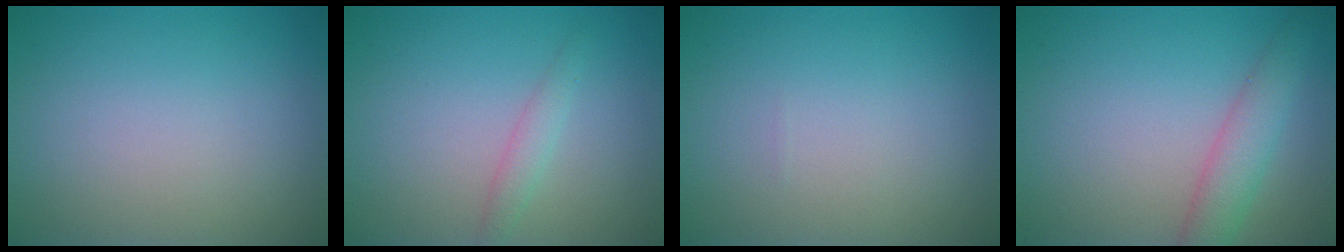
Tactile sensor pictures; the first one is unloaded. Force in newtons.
{"total": 1.4, "press": 1.4, "slide": 0.1}
{"total": 0.0}
{"total": 3.3, "press": 3.3, "slide": 0.1}